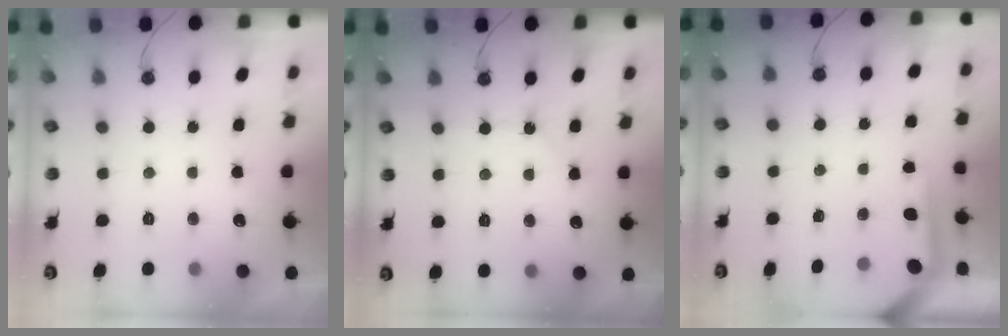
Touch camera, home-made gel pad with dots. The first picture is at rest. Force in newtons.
{"total": 3.8, "press": 3.8, "slide": 0.7}
{"total": 3.6, "press": 3.6, "slide": 0.3}